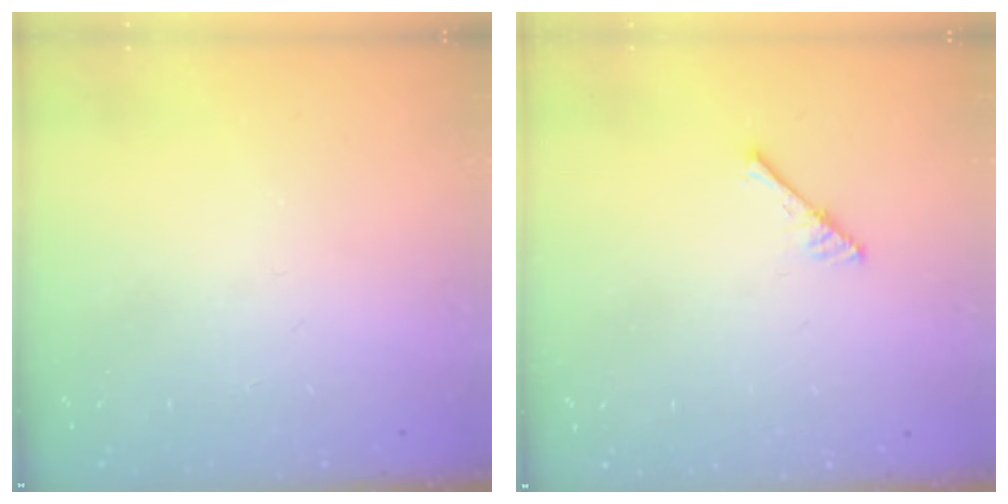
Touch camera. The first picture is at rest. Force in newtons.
{"total": 3.0, "press": 3.0, "slide": 0.3}